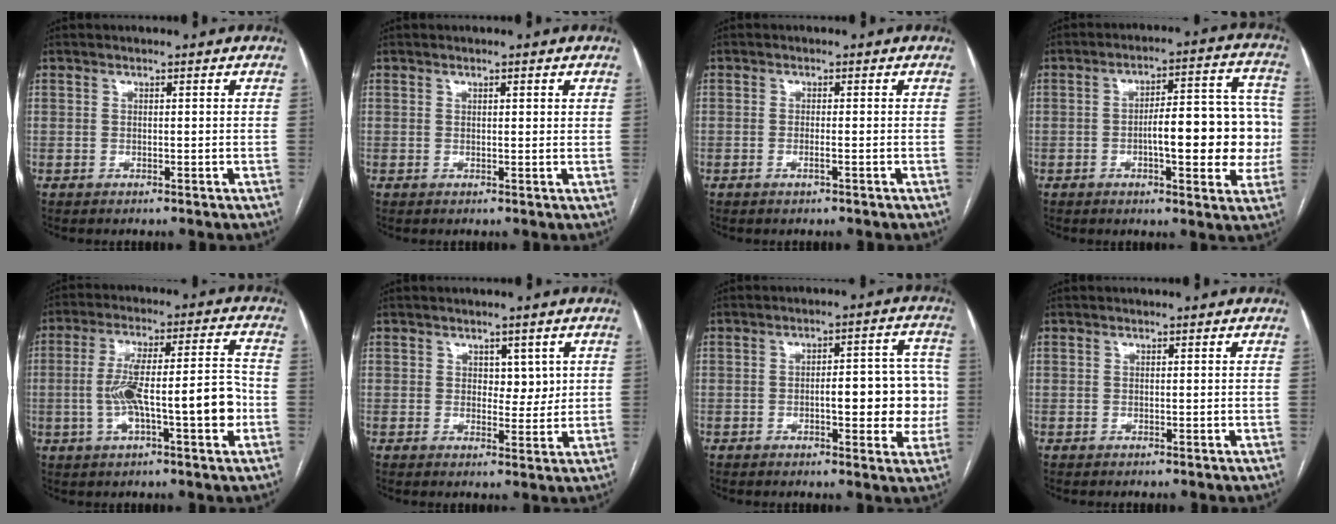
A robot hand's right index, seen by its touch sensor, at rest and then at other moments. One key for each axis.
{"total": 1.4, "fx": 0.8, "fy": 0.4, "fz": 1.1, "tx": -0.018, "ty": 0.000, "tz": 0.011}
{"total": 1.0, "fx": -0.4, "fy": 0.0, "fz": 0.9, "tx": -0.020, "ty": -0.001, "tz": -0.007}
{"total": 14.3, "fx": -1.5, "fy": 4.3, "fz": 13.6, "tx": -0.176, "ty": 0.035, "tz": -0.017}
{"total": 13.8, "fx": -2.6, "fy": 2.4, "fz": 13.3, "tx": -0.225, "ty": 0.026, "tz": -0.037}
{"total": 3.5, "fx": 1.2, "fy": 2.1, "fz": 2.6, "tx": -0.029, "ty": -0.001, "tz": 0.019}
{"total": 10.1, "fx": -1.0, "fy": 3.5, "fz": 9.4, "tx": -0.110, "ty": 0.030, "tz": -0.008}
{"total": 0.0}